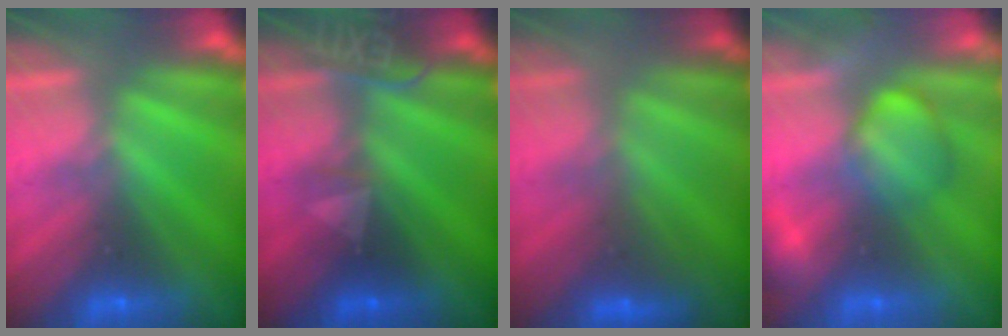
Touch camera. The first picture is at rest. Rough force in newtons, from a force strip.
{"total": 2.4}
{"total": 2.7}
{"total": 2.4}